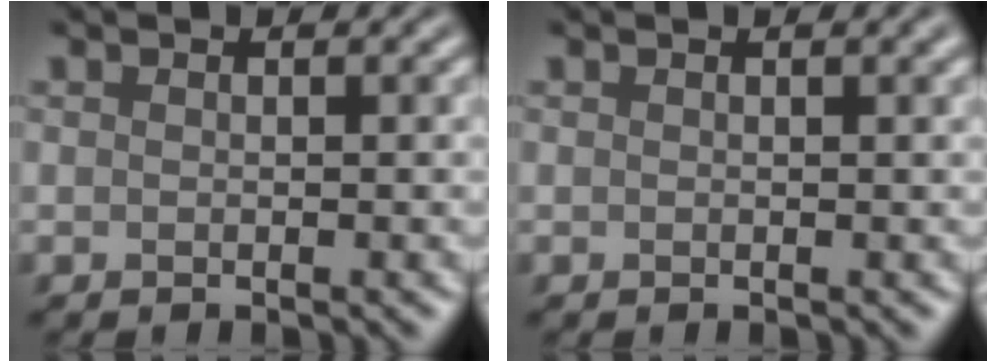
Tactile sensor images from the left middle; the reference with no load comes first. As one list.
[{"total": 1.4, "force": [0.7, 0.5, 1.1], "torque": [-0.012, 0.001, 0.003]}]